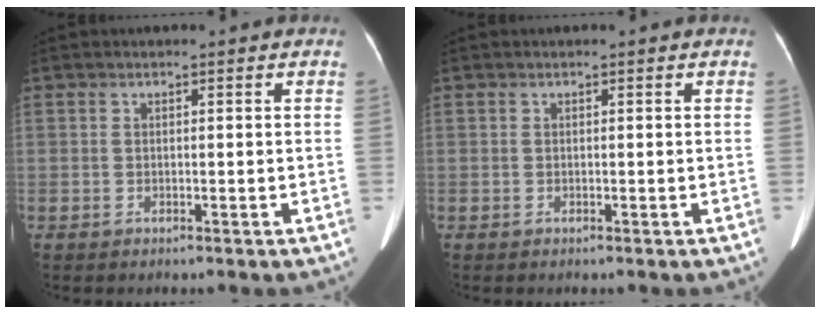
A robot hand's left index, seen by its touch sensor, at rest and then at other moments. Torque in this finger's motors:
{"motor_torque": [-0.03, 0.02, 0.00, 0.00]}